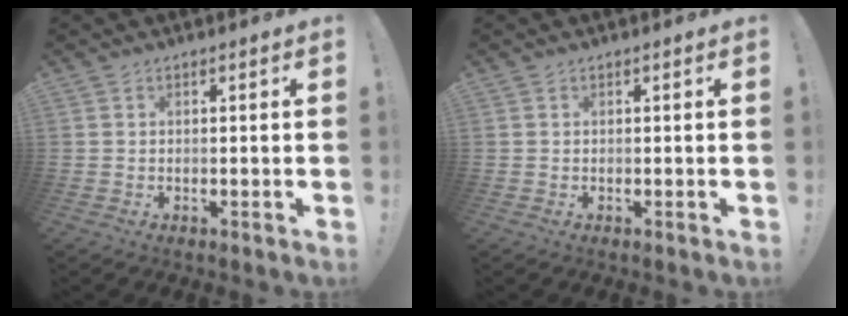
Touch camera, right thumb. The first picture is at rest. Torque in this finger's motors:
{"motor_torque": [0.00, 0.00, 0.00, 0.00, 0.00]}